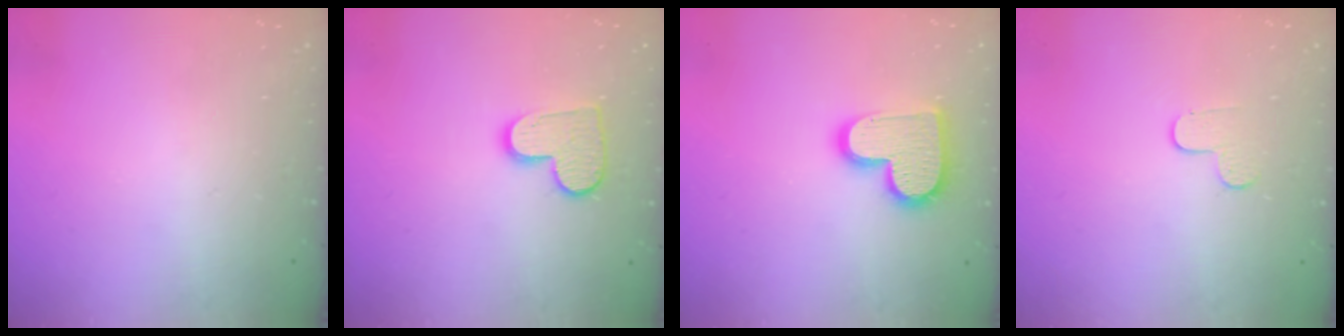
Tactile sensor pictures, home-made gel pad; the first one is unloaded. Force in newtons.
{"total": 9.6, "press": 9.6, "slide": 0.6}
{"total": 15.1, "press": 15.0, "slide": 0.9}
{"total": 4.6, "press": 4.6, "slide": 0.5}